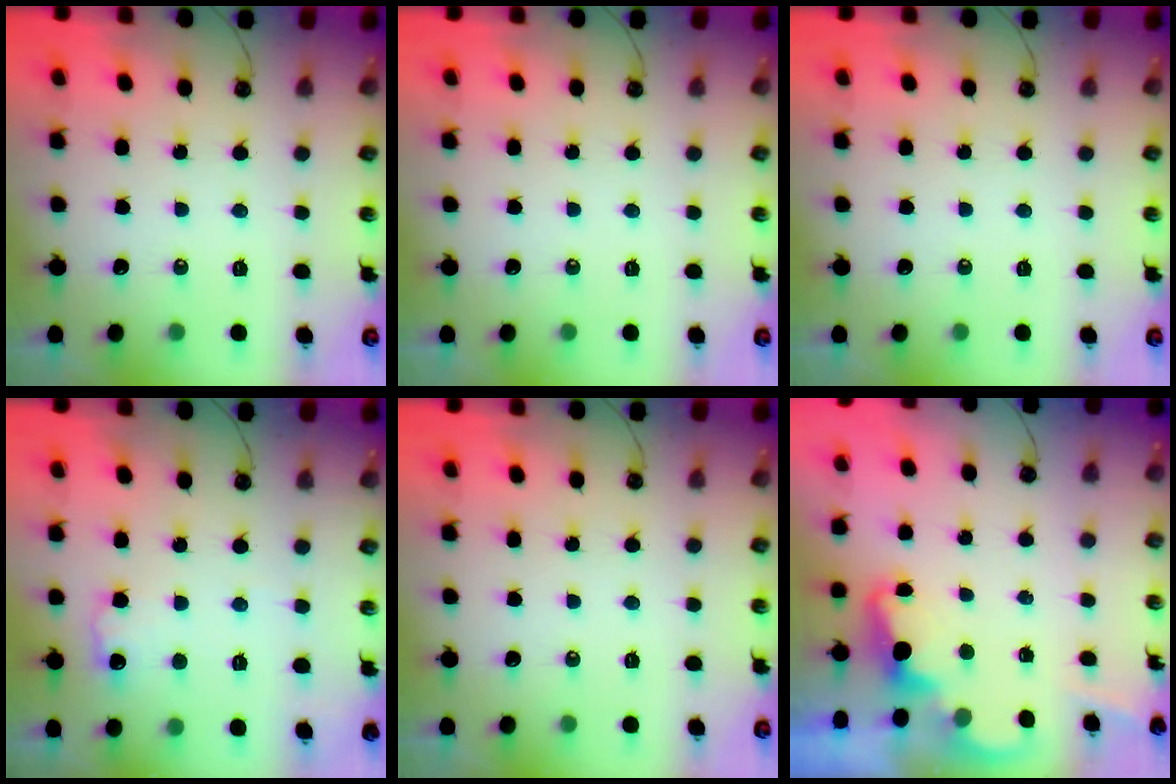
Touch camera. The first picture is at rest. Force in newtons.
{"total": 0.0}
{"total": 0.0}
{"total": 7.0, "press": 7.0, "slide": 0.5}
{"total": 0.0}
{"total": 2.3, "press": 2.2, "slide": 0.5}